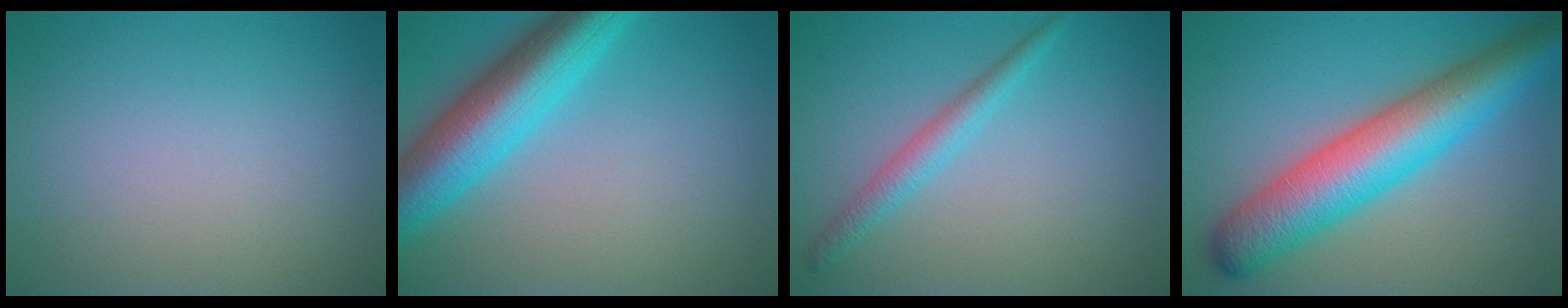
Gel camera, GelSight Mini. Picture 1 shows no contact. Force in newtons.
{"total": 8.5, "press": 8.5, "slide": 0.3}
{"total": 2.2, "press": 2.2, "slide": 0.1}
{"total": 9.5, "press": 9.5, "slide": 0.2}